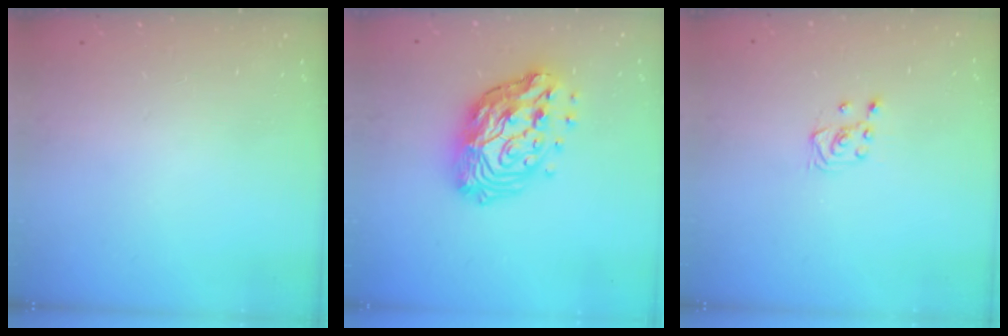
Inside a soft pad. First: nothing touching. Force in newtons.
{"total": 18.3, "press": 18.2, "slide": 1.8}
{"total": 3.5, "press": 3.4, "slide": 0.8}